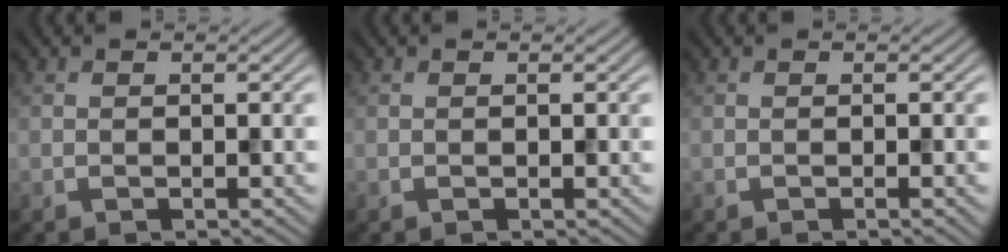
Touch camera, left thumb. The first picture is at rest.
{"total": 0.0}
{"total": 0.9, "force": [-0.3, 0.1, 0.9], "torque": [-0.013, -0.002, -0.006]}